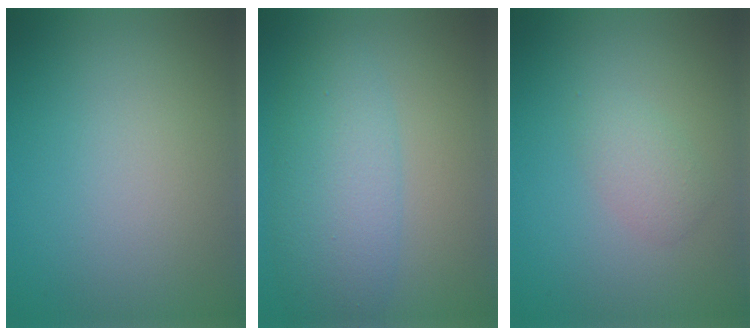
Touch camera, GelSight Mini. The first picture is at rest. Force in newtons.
{"total": 5.7, "press": 5.6, "slide": 0.4}
{"total": 1.7, "press": 1.7, "slide": 0.1}